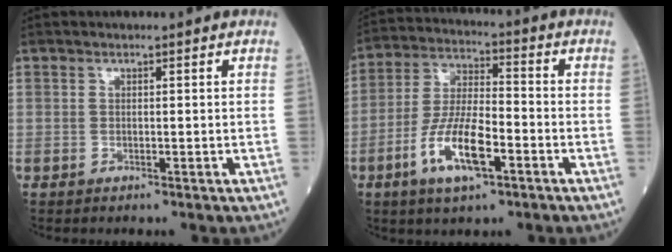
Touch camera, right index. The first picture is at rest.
{"total": 11.0, "force": [-4.7, 2.9, 9.5], "torque": [-0.197, -0.004, -0.087]}